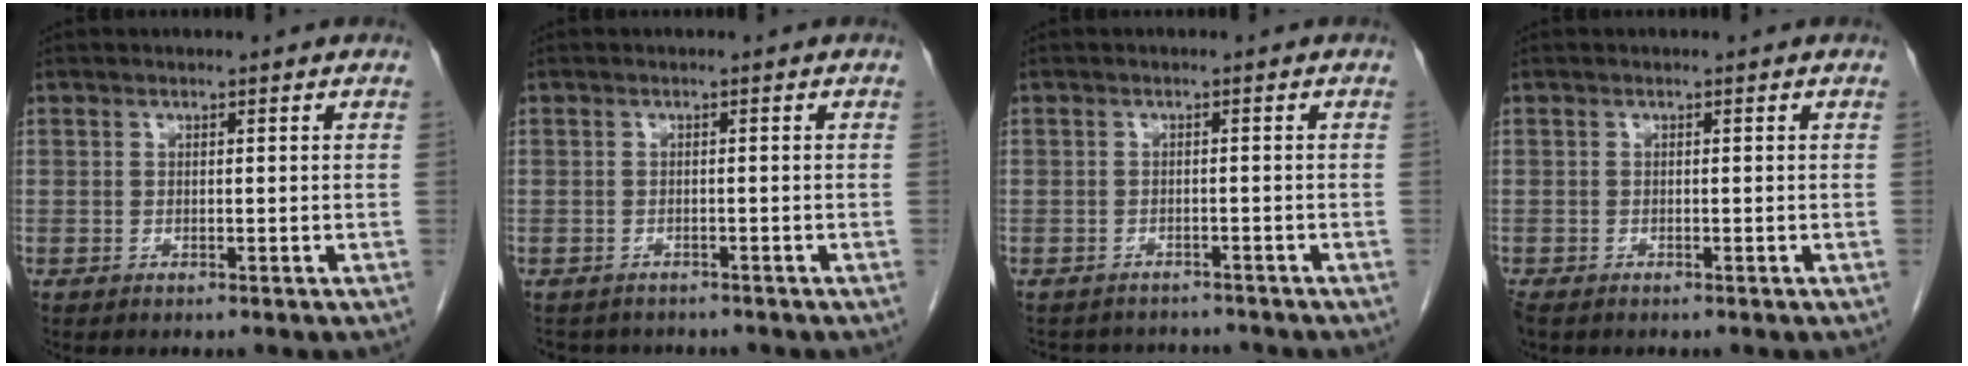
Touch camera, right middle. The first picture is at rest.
{"total": 4.0, "force": [-3.6, 1.6, 0.4], "torque": [-0.004, -0.001, -0.048]}
{"total": 5.8, "force": [-5.5, 2.0, 0.4], "torque": [-0.003, 0.007, -0.071]}
{"total": 2.1, "force": [-1.6, 1.0, 1.0], "torque": [-0.026, -0.007, -0.026]}